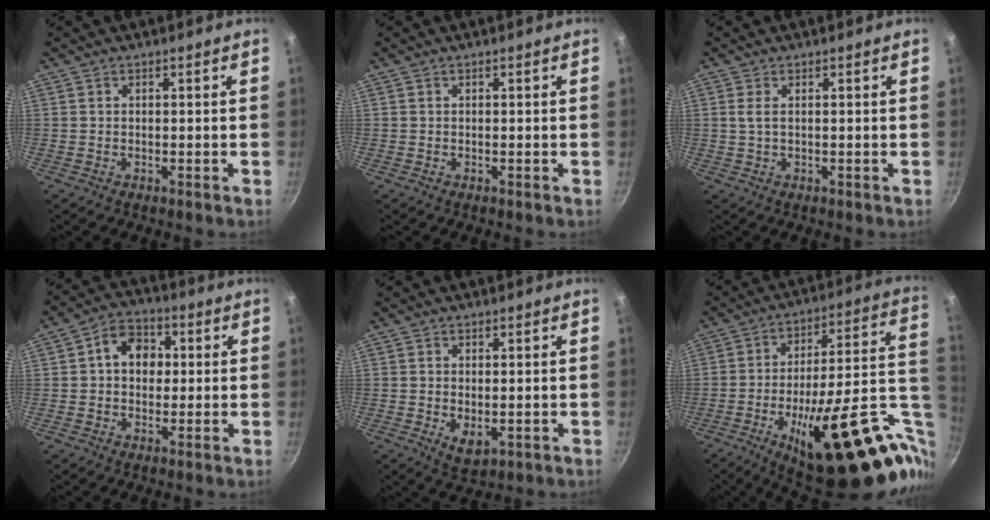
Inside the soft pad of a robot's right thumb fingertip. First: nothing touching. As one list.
[{"total": 0.0}, {"total": 1.6, "force": [0.3, 0.5, 1.4], "torque": [-0.033, -0.001, 0.008]}, {"total": 8.3, "force": [1.1, 6.5, 5.0], "torque": [-0.044, 0.012, 0.003]}, {"total": 4.5, "force": [-0.6, 2.5, 3.6], "torque": [-0.060, -0.015, -0.002]}, {"total": 33.1, "force": [-8.9, 11.8, 29.7], "torque": [-0.380, 0.013, -0.118]}]